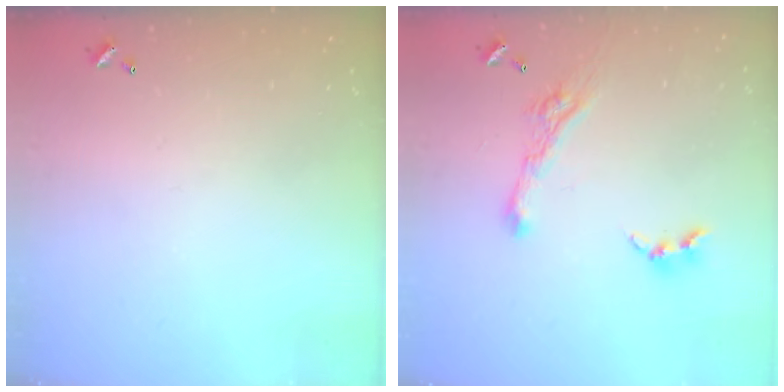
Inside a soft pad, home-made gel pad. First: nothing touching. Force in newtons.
{"total": 7.0, "press": 6.9, "slide": 1.1}